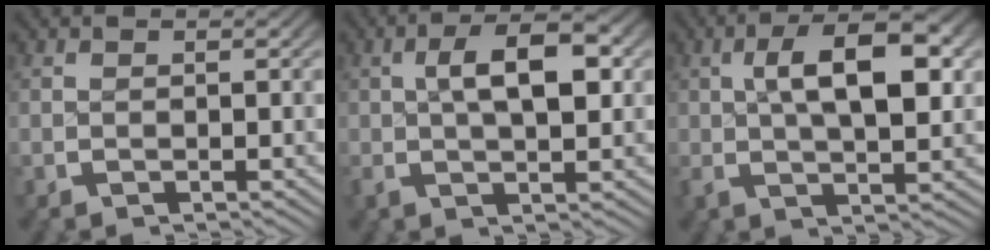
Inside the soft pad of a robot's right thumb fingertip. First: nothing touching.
{"total": 6.4, "force": [0.4, 3.0, 5.6], "torque": [-0.089, 0.005, 0.004]}
{"total": 8.3, "force": [0.8, 3.7, 7.4], "torque": [-0.120, 0.001, 0.015]}